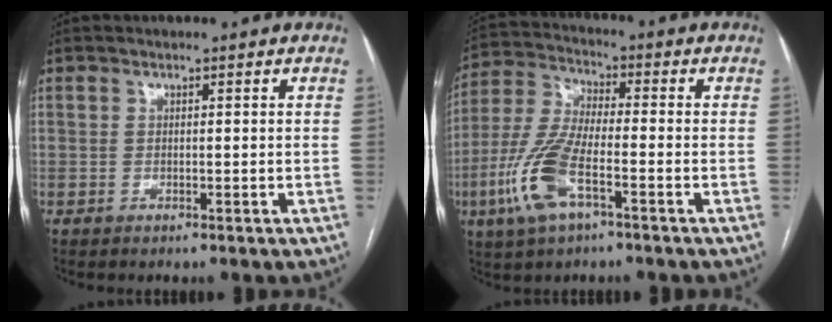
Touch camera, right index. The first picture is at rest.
{"total": 11.7, "force": [-4.8, 3.4, 10.1], "torque": [-0.237, -0.006, -0.094]}